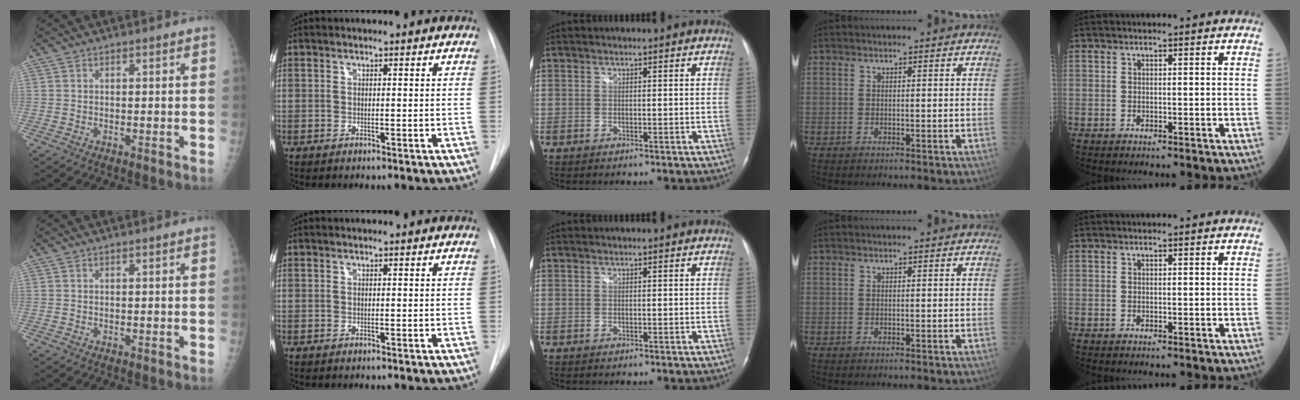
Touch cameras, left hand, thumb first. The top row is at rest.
{}